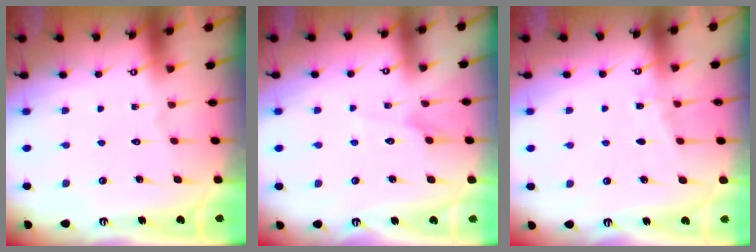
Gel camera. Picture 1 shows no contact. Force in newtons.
{"total": 2.7, "press": 2.7, "slide": 0.3}
{"total": 4.5, "press": 4.5, "slide": 0.5}